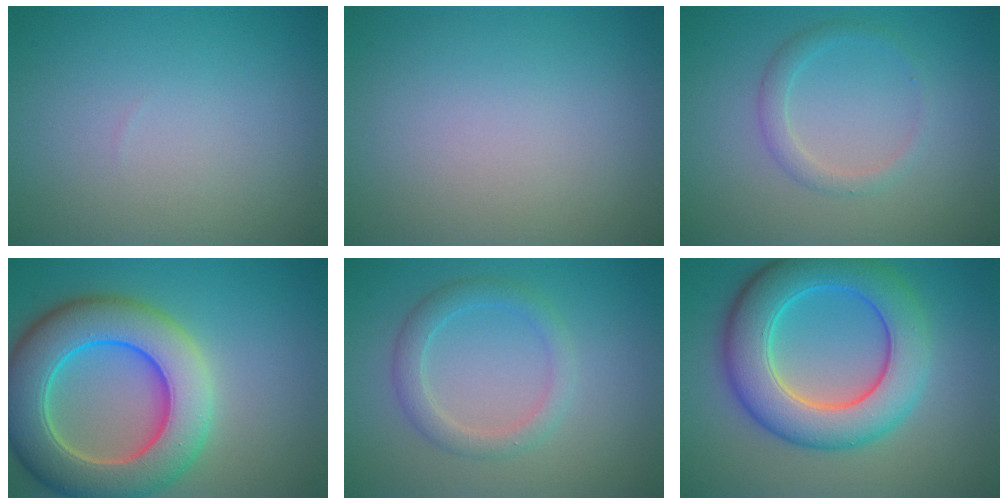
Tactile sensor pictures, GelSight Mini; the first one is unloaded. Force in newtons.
{"total": 0.0}
{"total": 1.7, "press": 1.7, "slide": 0.0}
{"total": 10.9, "press": 10.9, "slide": 0.4}
{"total": 2.6, "press": 2.6, "slide": 0.1}
{"total": 8.9, "press": 8.9, "slide": 0.3}